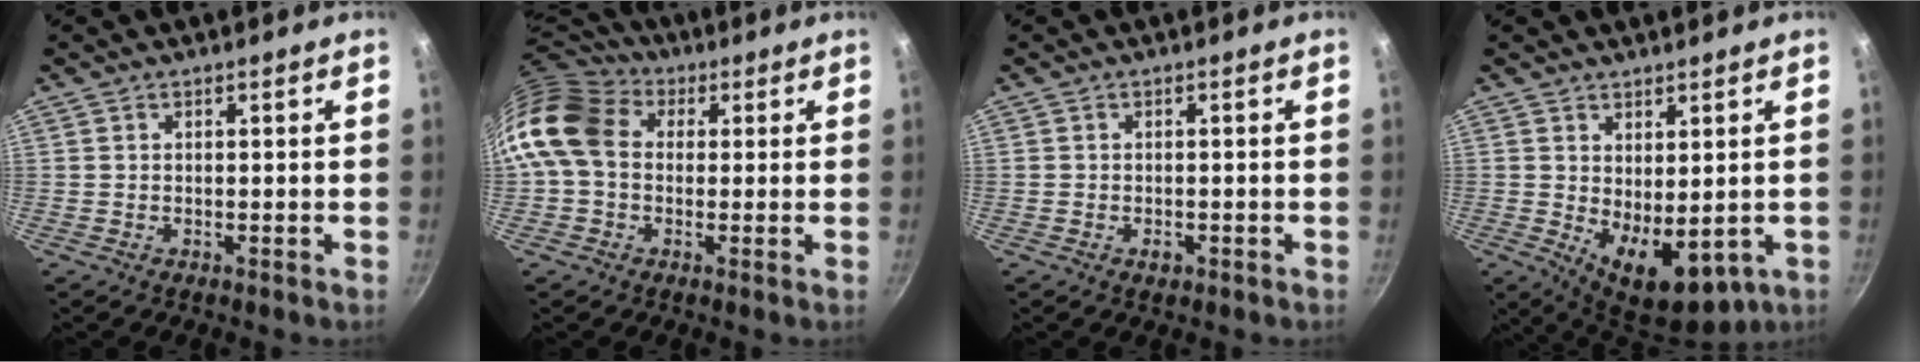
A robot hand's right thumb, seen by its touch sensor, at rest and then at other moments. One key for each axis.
{"total": 13.5, "fx": 1.7, "fy": 10.4, "fz": 8.4, "tx": -0.147, "ty": 0.023, "tz": 0.012}
{"total": 1.3, "fx": -0.6, "fy": 0.8, "fz": 0.8, "tx": -0.011, "ty": 0.004, "tz": -0.009}
{"total": 10.3, "fx": -0.3, "fy": 5.6, "fz": 8.6, "tx": -0.110, "ty": -0.025, "tz": 0.017}